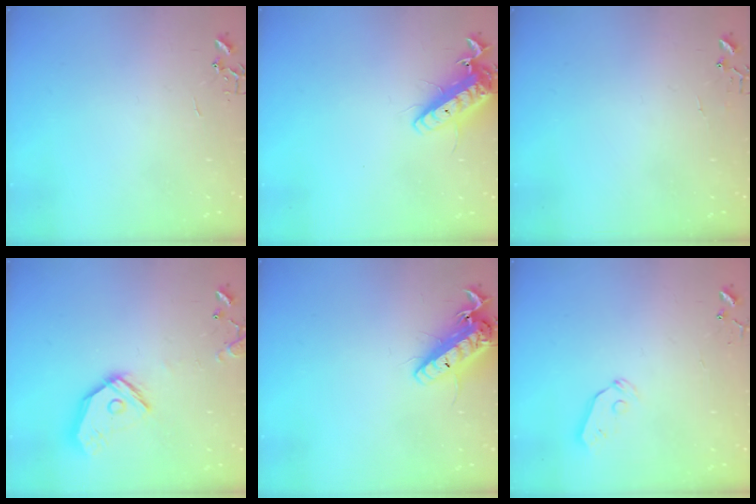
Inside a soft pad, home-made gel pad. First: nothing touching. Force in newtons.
{"total": 13.4, "press": 13.1, "slide": 2.5}
{"total": 5.0, "press": 5.0, "slide": 0.4}
{"total": 15.9, "press": 15.7, "slide": 2.6}
{"total": 15.1, "press": 14.8, "slide": 3.3}
{"total": 4.9, "press": 4.8, "slide": 0.8}